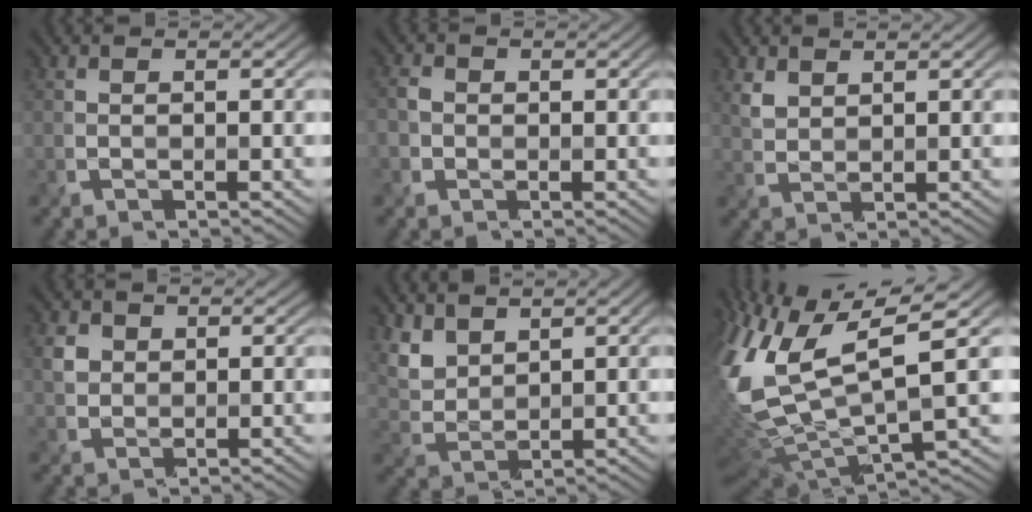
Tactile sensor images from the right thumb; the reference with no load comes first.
{"total": 2.3, "force": [-0.4, 2.1, 0.9], "torque": [-0.029, -0.004, -0.008]}
{"total": 2.2, "force": [1.6, 1.1, 0.8], "torque": [-0.031, -0.002, 0.042]}
{"total": 2.8, "force": [1.4, 2.3, 0.8], "torque": [-0.033, 0.001, 0.030]}
{"total": 4.9, "force": [3.6, 2.5, 2.2], "torque": [-0.067, -0.003, 0.083]}
{"total": 15.4, "force": [4.9, 5.4, 13.6], "torque": [-0.307, 0.014, 0.096]}